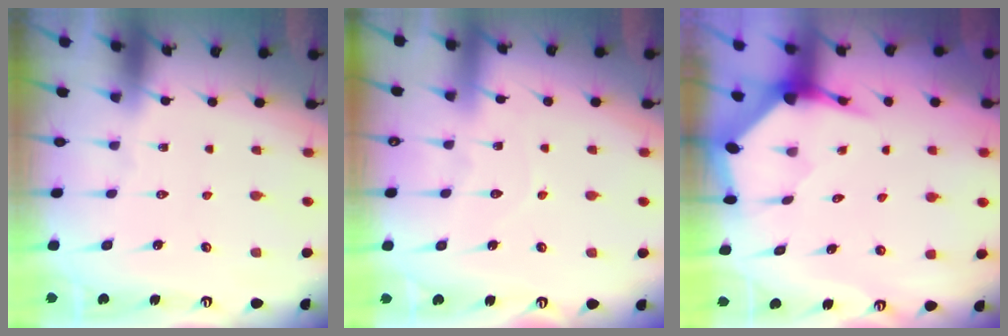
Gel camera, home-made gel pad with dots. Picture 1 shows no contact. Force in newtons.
{"total": 6.1, "press": 6.1, "slide": 0.1}
{"total": 3.8, "press": 3.7, "slide": 0.4}